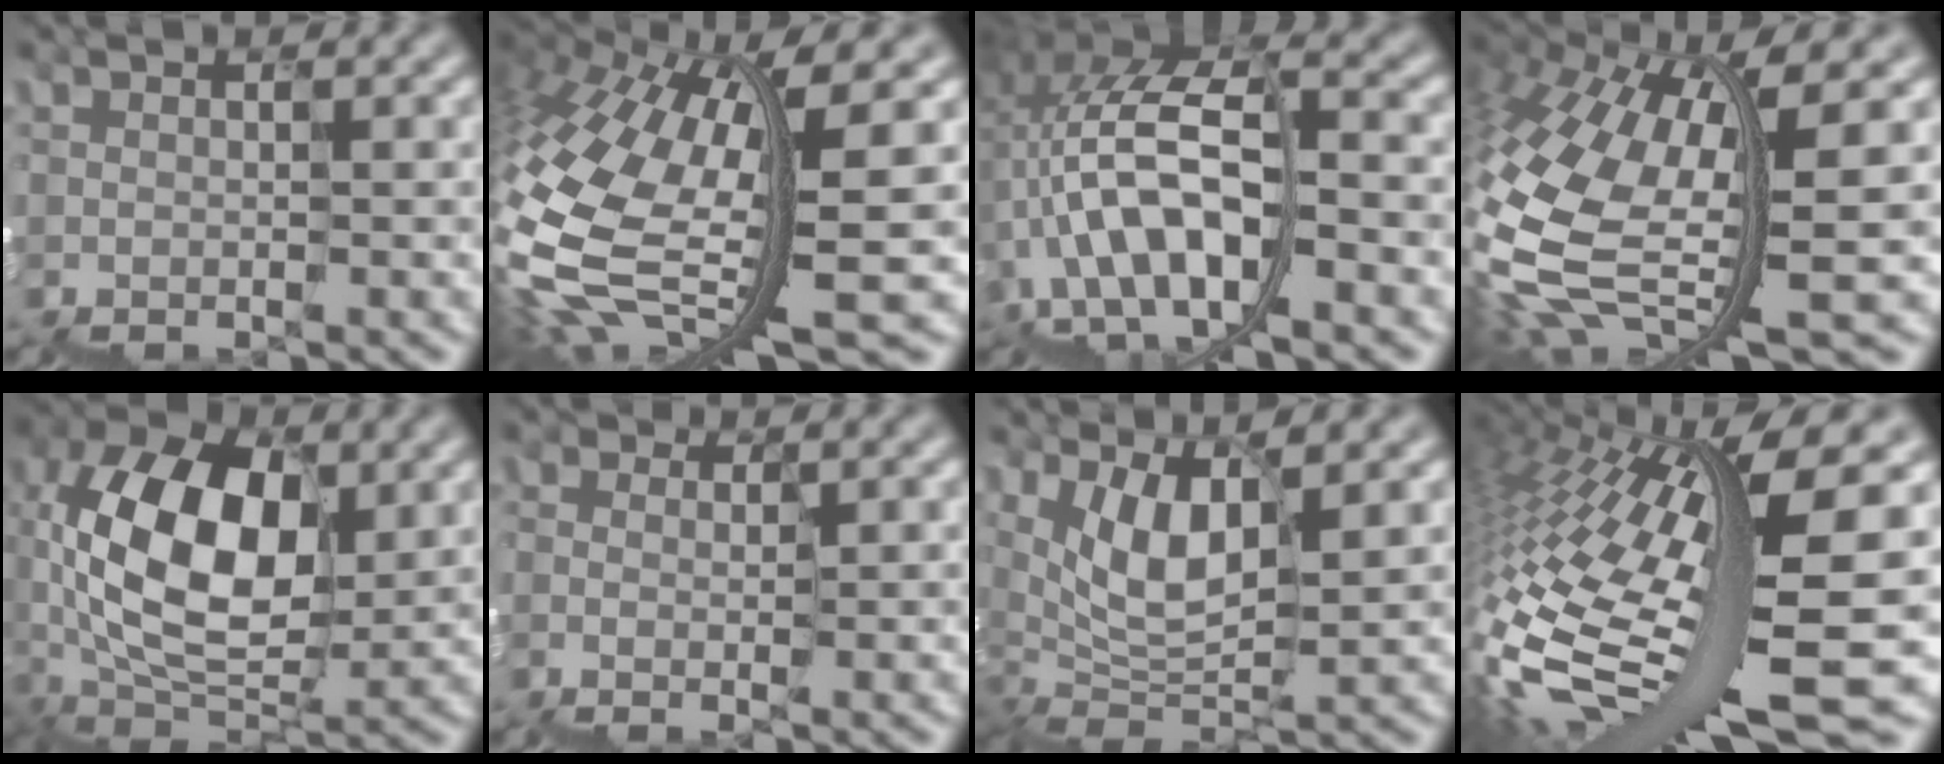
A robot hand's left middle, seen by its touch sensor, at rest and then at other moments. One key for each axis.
{"total": 11.1, "fx": -0.9, "fy": 4.2, "fz": 10.3, "tx": -0.272, "ty": -0.018, "tz": -0.001}
{"total": 8.5, "fx": -1.2, "fy": 4.4, "fz": 7.2, "tx": -0.151, "ty": 0.018, "tz": -0.031}
{"total": 10.2, "fx": -0.3, "fy": 3.7, "fz": 9.5, "tx": -0.250, "ty": -0.018, "tz": 0.008}
{"total": 8.4, "fx": 0.5, "fy": 5.3, "fz": 6.5, "tx": -0.148, "ty": 0.009, "tz": 0.007}
{"total": 1.6, "fx": 0.2, "fy": 1.1, "fz": 1.0, "tx": -0.024, "ty": -0.001, "tz": -0.001}
{"total": 4.8, "fx": 2.0, "fy": 2.2, "fz": 3.8, "tx": -0.109, "ty": 0.002, "tz": 0.035}
{"total": 14.6, "fx": -1.8, "fy": 3.2, "fz": 14.2, "tx": -0.315, "ty": -0.020, "tz": -0.022}